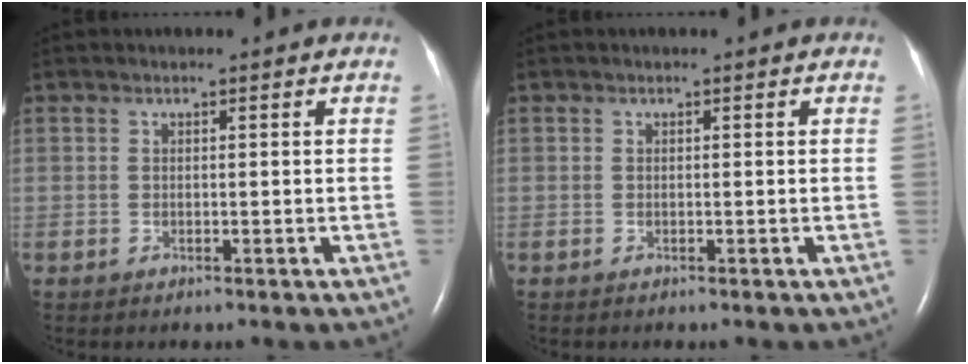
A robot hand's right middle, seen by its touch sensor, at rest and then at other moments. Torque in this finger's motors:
{"motor_torque": [0.05, 0.00, 0.04, 0.00]}